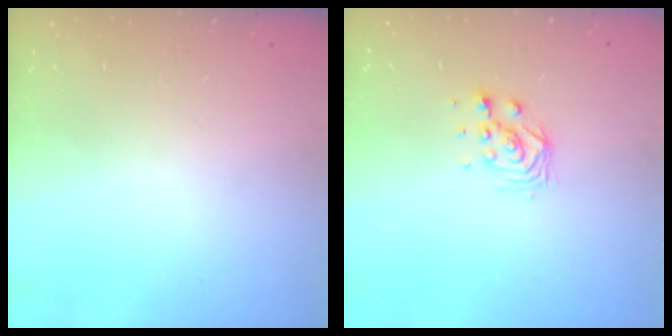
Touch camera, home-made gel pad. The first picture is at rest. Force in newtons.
{"total": 4.2, "press": 4.2, "slide": 0.3}